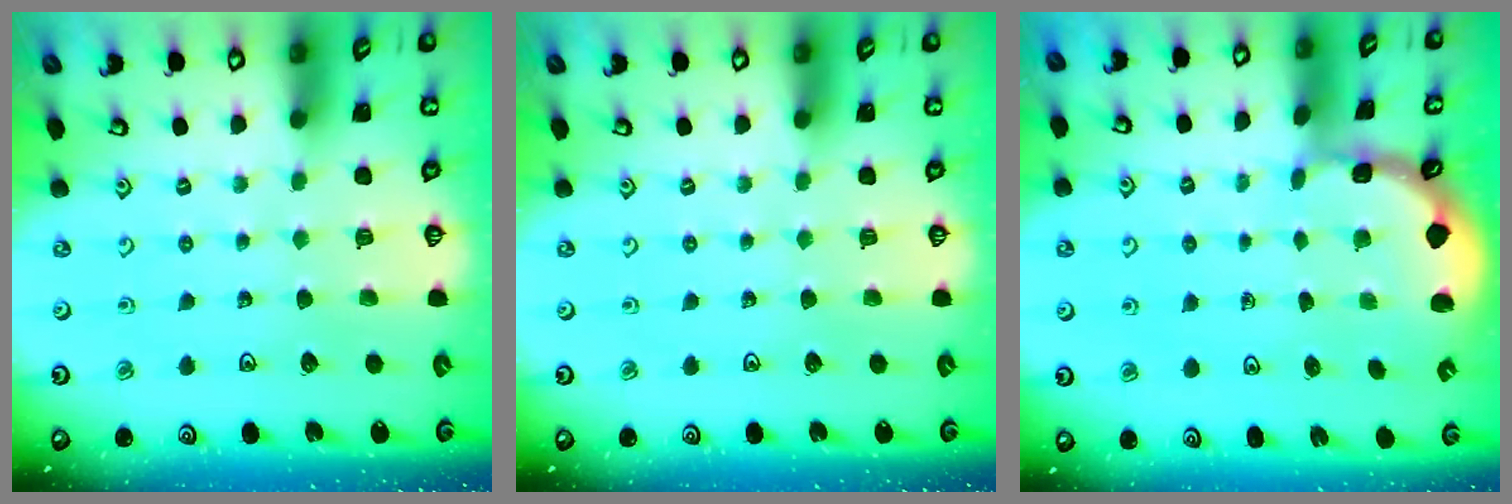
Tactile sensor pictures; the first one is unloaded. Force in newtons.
{"total": 0.0}
{"total": 1.1, "press": 1.1, "slide": 0.1}